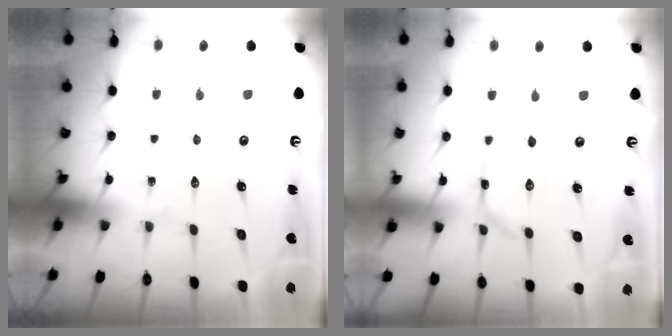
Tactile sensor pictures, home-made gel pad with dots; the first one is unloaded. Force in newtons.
{"total": 1.5, "press": 1.5, "slide": 0.1}